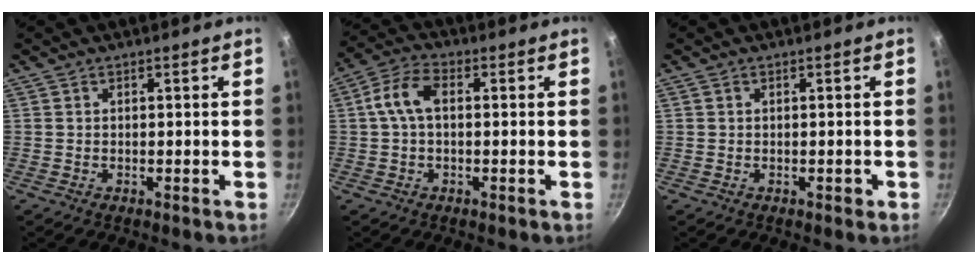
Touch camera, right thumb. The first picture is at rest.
{"total": 7.0, "force": [0.7, 4.0, 5.7], "torque": [-0.121, 0.025, 0.003]}
{"total": 1.1, "force": [-0.2, 0.8, 0.8], "torque": [-0.003, 0.003, -0.002]}